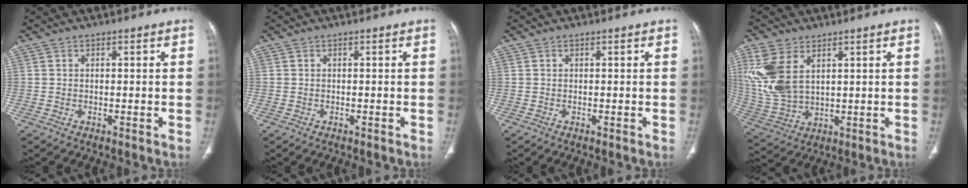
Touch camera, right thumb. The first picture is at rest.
{"total": 0.0}
{"total": 0.0}
{"total": 12.8, "force": [4.5, 7.8, 9.1], "torque": [-0.209, -0.010, 0.106]}